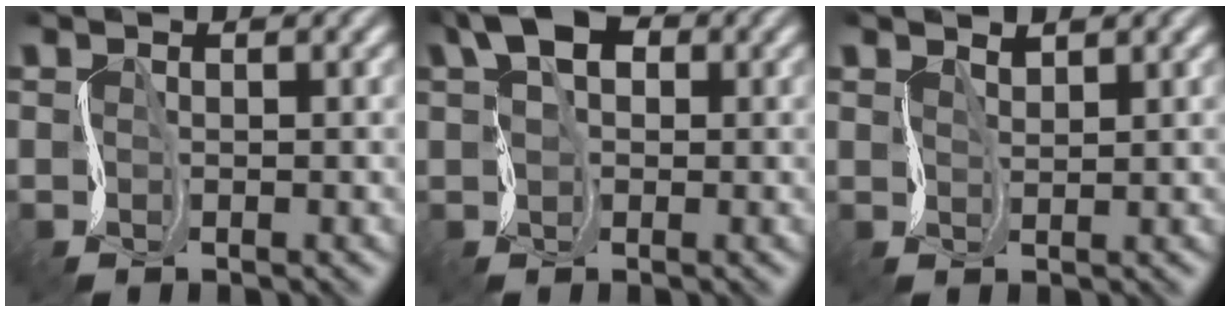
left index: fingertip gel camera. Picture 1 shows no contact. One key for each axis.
{"total": 5.9, "fx": 1.6, "fy": 3.8, "fz": 4.2, "tx": -0.085, "ty": 0.019, "tz": 0.012}
{"total": 1.8, "fx": 1.2, "fy": 0.6, "fz": 1.2, "tx": -0.021, "ty": 0.006, "tz": 0.010}